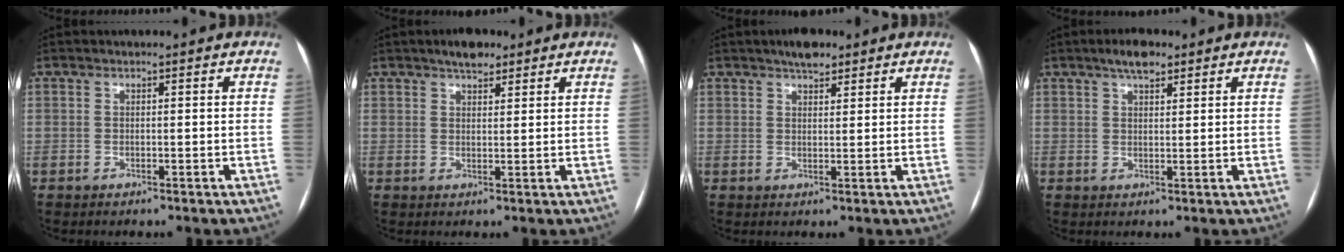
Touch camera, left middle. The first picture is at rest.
{"total": 3.6, "force": [2.7, 1.5, 1.8], "torque": [-0.032, 0.009, 0.043]}
{"total": 3.6, "force": [2.7, 1.4, 1.9], "torque": [-0.035, 0.009, 0.043]}
{"total": 4.0, "force": [2.8, 1.4, 2.5], "torque": [-0.045, 0.009, 0.045]}